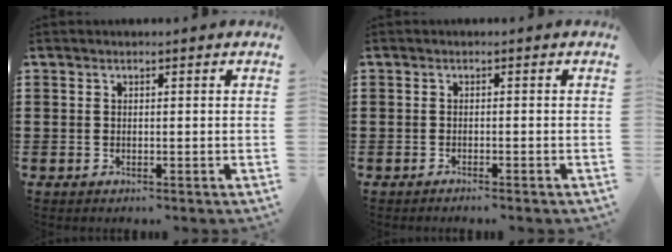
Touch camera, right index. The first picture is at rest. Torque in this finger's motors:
{"motor_torque": [1.00, 1.13, -0.04, 0.00]}